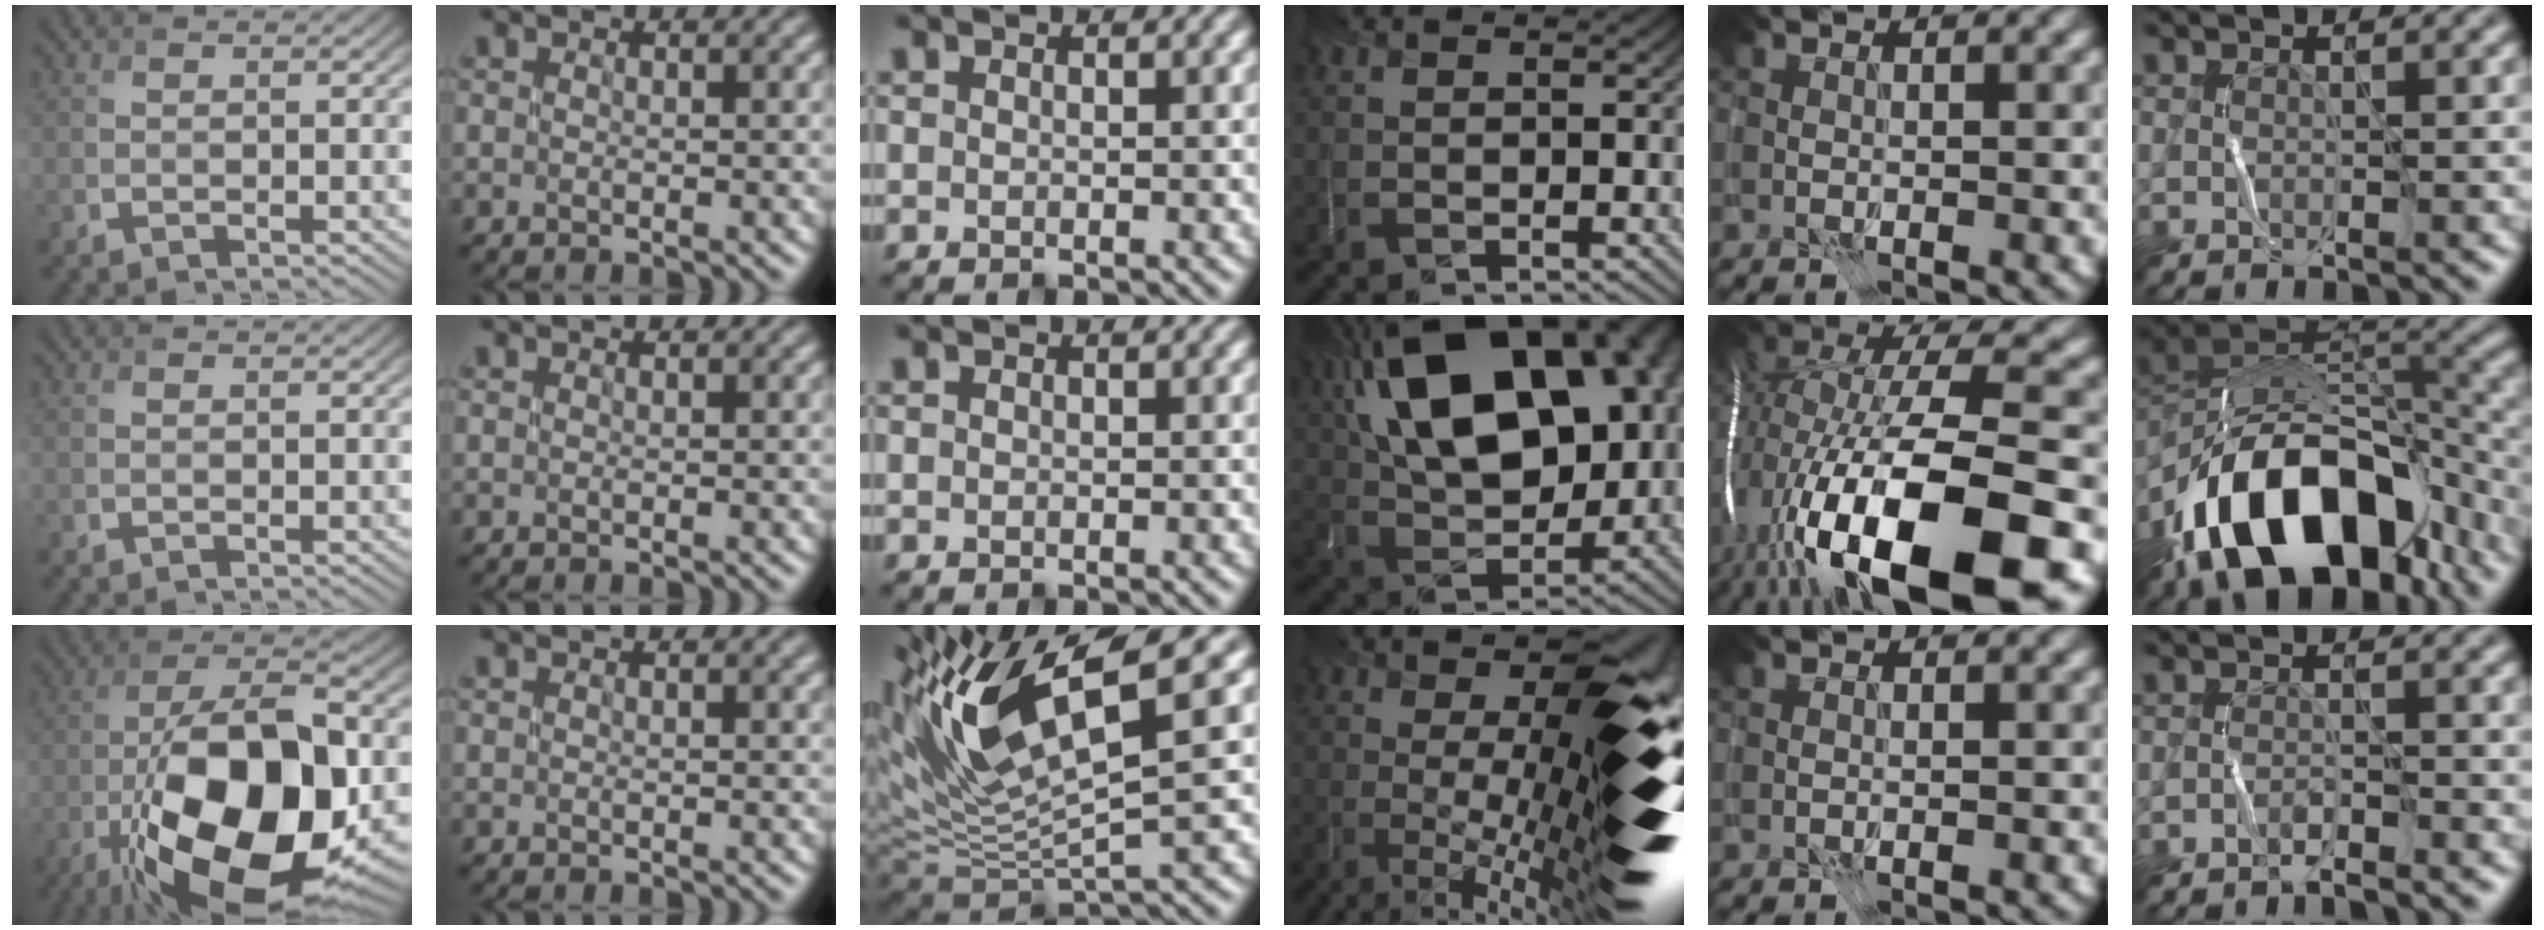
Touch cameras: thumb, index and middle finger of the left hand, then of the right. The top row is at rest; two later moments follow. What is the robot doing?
{"motion": "open", "object": "stapler"}